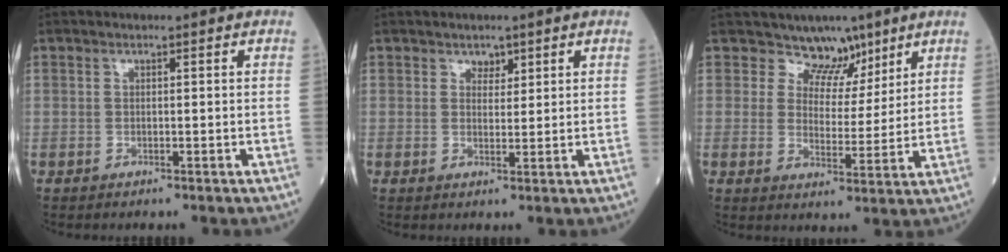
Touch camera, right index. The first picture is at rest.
{"total": 1.8, "force": [1.3, 1.1, 0.5], "torque": [-0.002, -0.002, 0.021]}
{"total": 5.9, "force": [4.7, 3.5, 0.5], "torque": [0.003, -0.010, 0.071]}